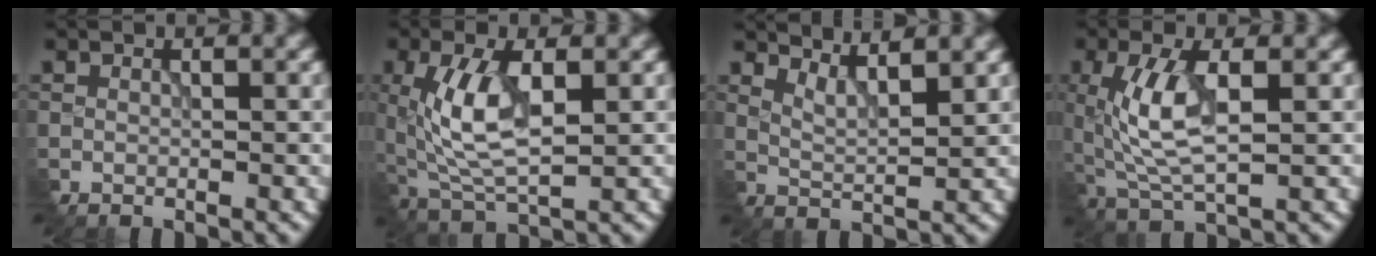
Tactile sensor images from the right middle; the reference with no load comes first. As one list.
[{"total": 6.7, "force": [0.3, 2.9, 6.0], "torque": [-0.131, 0.000, 0.010]}, {"total": 2.8, "force": [2.1, 0.6, 1.7], "torque": [-0.032, -0.003, 0.046]}, {"total": 6.1, "force": [0.2, 2.5, 5.6], "torque": [-0.127, -0.002, 0.010]}]